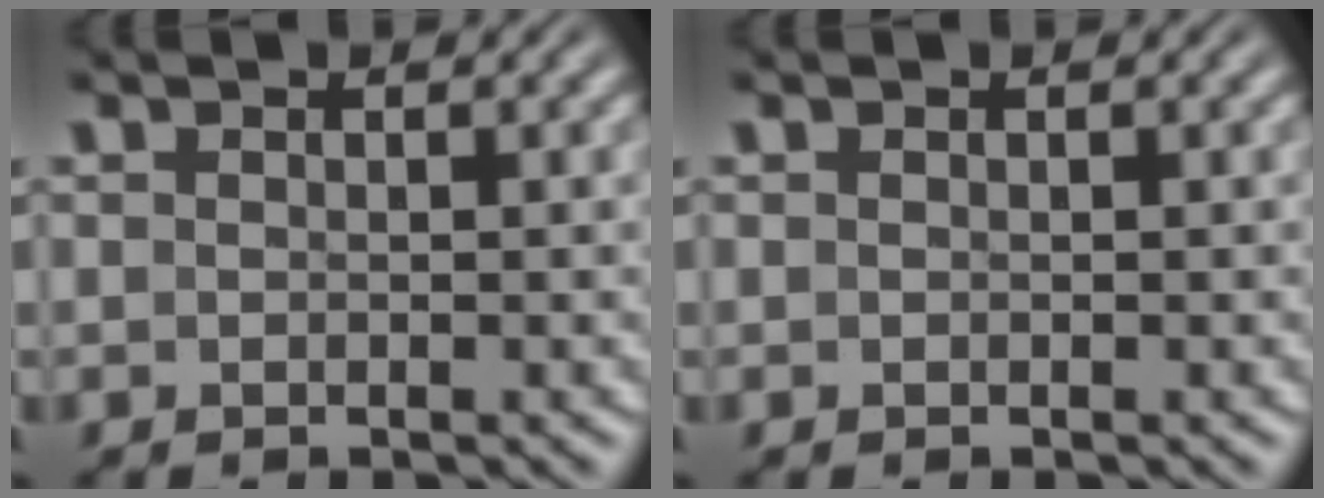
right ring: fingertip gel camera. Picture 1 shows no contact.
{"total": 0.0}